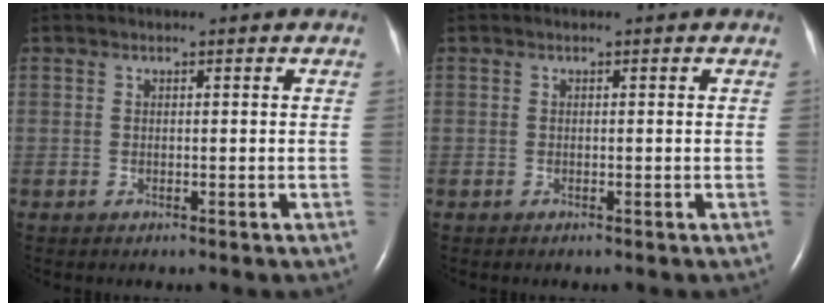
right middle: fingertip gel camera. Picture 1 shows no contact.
{"total": 0.0}